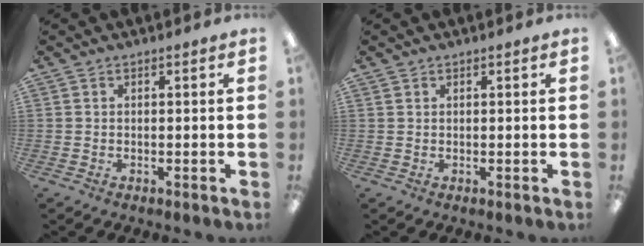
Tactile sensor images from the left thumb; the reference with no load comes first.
{"total": 0.5, "force": [0.5, 0.3, -0.1], "torque": [0.001, 0.001, 0.009]}